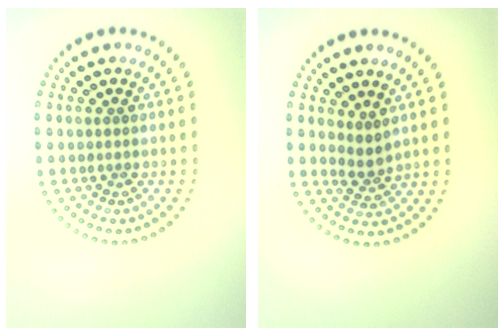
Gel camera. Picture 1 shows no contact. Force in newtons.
{"total": 2.0, "press": 1.4, "slide": 1.4}